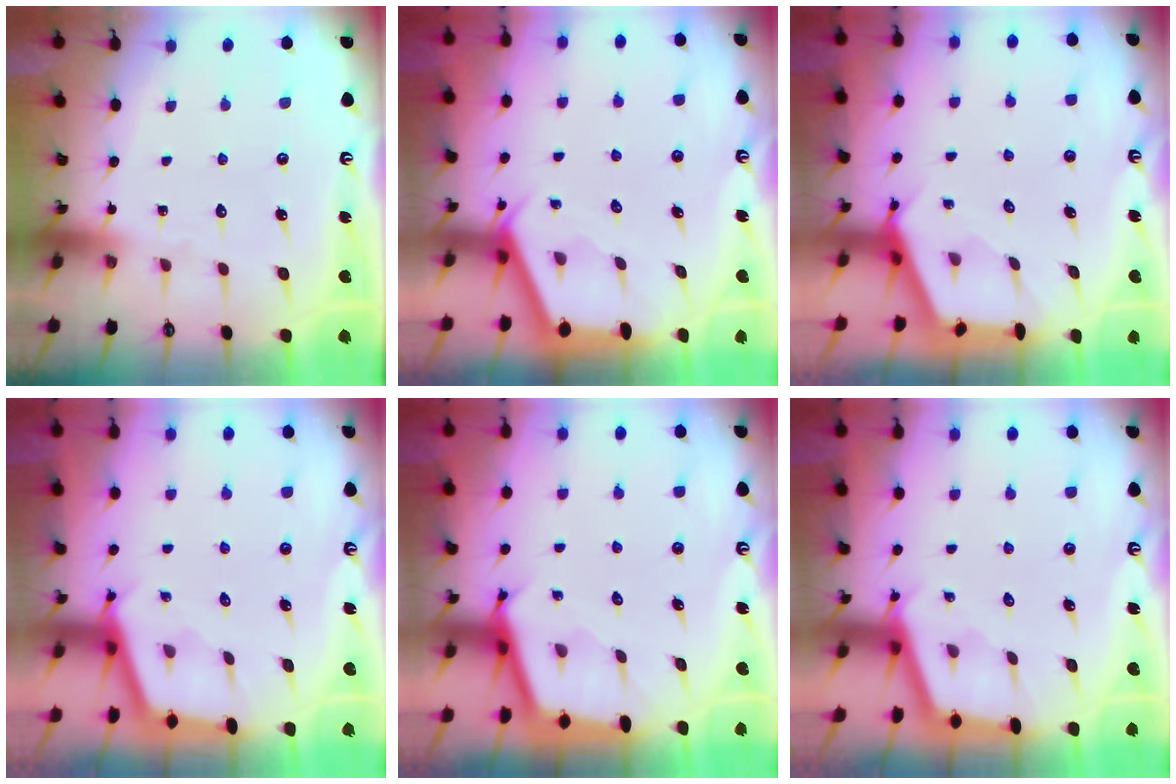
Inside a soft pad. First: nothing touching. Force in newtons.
{"total": 2.9, "press": 2.8, "slide": 0.4}
{"total": 2.6, "press": 2.6, "slide": 0.3}
{"total": 2.5, "press": 2.5, "slide": 0.2}
{"total": 2.5, "press": 2.5, "slide": 0.1}
{"total": 2.5, "press": 2.5, "slide": 0.2}